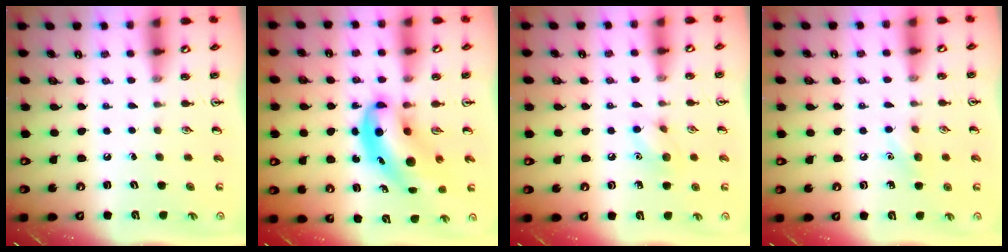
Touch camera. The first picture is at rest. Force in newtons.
{"total": 9.0, "press": 8.7, "slide": 2.4}
{"total": 6.8, "press": 6.7, "slide": 1.4}
{"total": 6.3, "press": 6.0, "slide": 2.0}